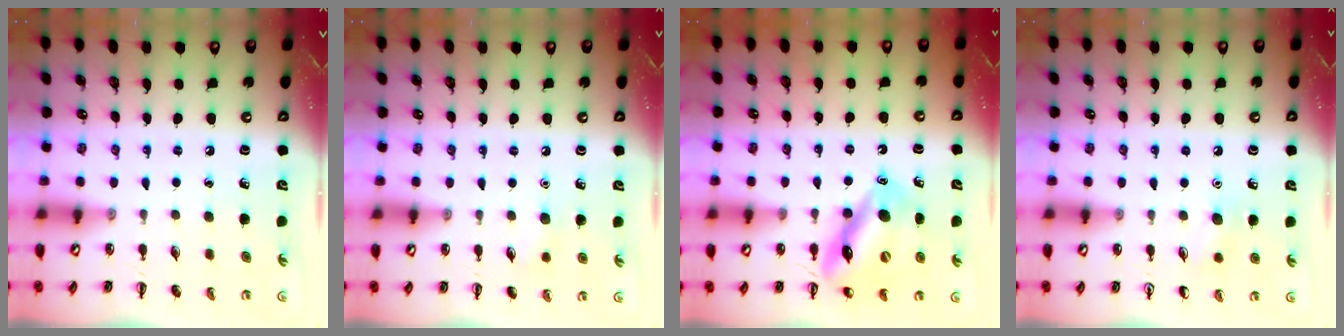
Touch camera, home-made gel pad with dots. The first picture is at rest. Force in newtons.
{"total": 5.1, "press": 4.9, "slide": 1.4}
{"total": 12.6, "press": 12.2, "slide": 3.1}
{"total": 6.3, "press": 6.0, "slide": 1.9}